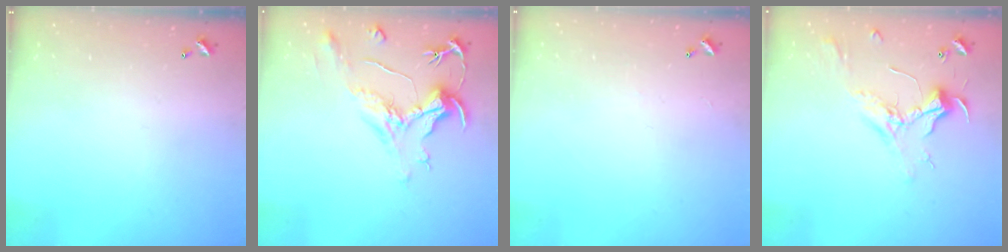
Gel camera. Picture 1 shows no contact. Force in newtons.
{"total": 2.0, "press": 1.5, "slide": 1.3}
{"total": 0.6, "press": 0.2, "slide": 0.6}
{"total": 2.4, "press": 2.3, "slide": 0.8}